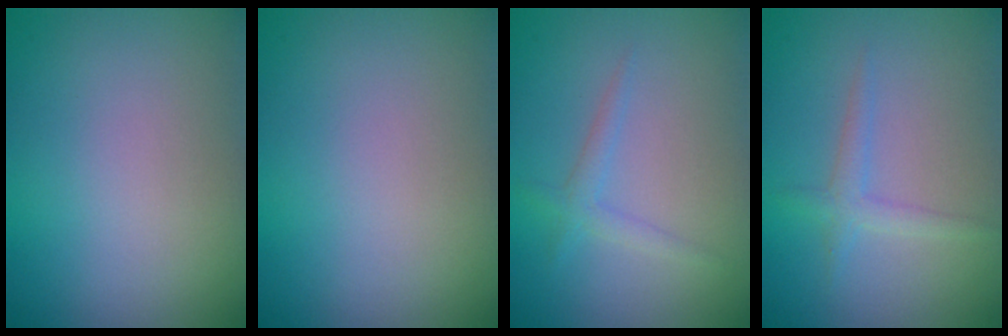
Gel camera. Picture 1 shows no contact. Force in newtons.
{"total": 0.0}
{"total": 1.4, "press": 1.4, "slide": 0.0}
{"total": 1.6, "press": 1.6, "slide": 0.1}